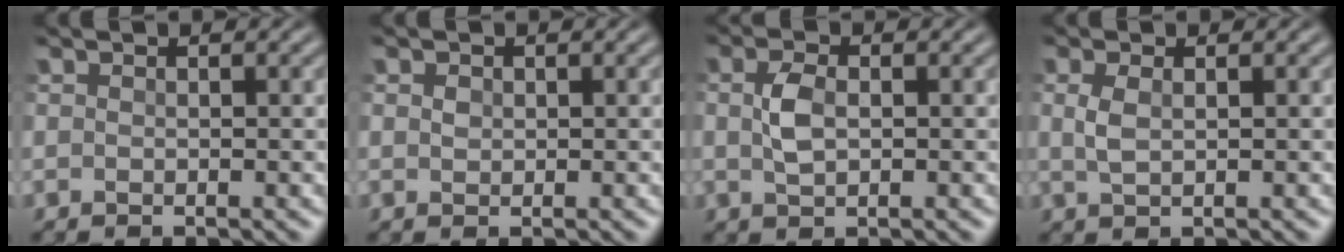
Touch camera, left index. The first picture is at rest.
{"total": 0.8, "force": [0.2, 0.7, 0.4], "torque": [-0.006, 0.004, 0.001]}
{"total": 2.3, "force": [0.0, 1.2, 2.0], "torque": [-0.044, 0.004, 0.001]}
{"total": 1.5, "force": [0.1, 0.7, 1.4], "torque": [-0.034, 0.002, 0.005]}